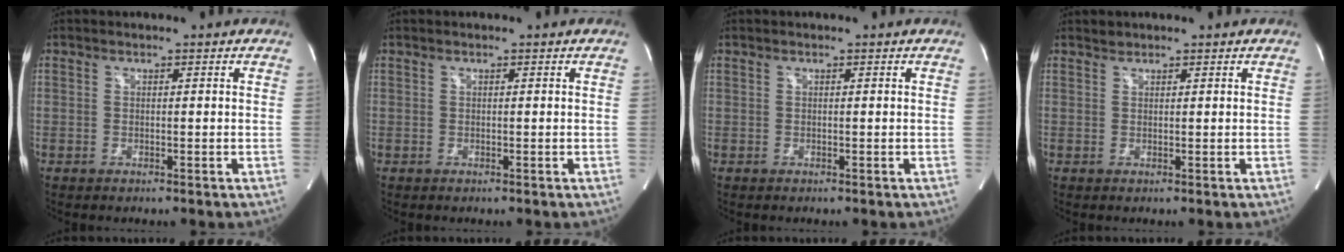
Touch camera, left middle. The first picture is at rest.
{"total": 0.0}
{"total": 0.0}
{"total": 0.7, "force": [0.6, 0.3, -0.1], "torque": [0.000, 0.003, 0.010]}